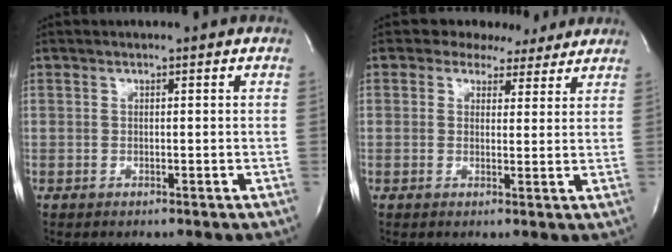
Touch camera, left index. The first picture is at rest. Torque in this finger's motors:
{"motor_torque": [0.77, -0.90, 0.13, -0.01]}